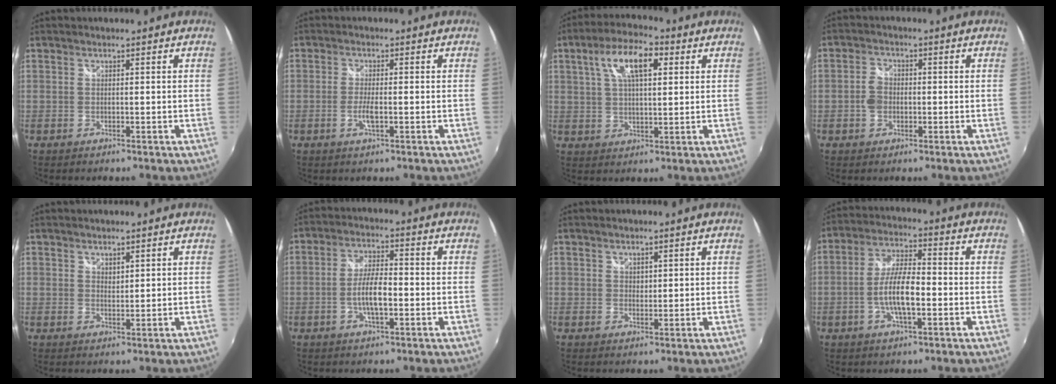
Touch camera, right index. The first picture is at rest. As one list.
[{"total": 3.3, "force": [-1.0, 0.7, 3.0], "torque": [-0.063, -0.005, -0.018]}, {"total": 10.4, "force": [3.9, 4.2, 8.7], "torque": [-0.161, 0.023, 0.065]}, {"total": 3.7, "force": [-0.8, 2.9, 2.2], "torque": [-0.046, 0.007, -0.015]}, {"total": 1.6, "force": [1.4, 0.7, 0.5], "torque": [-0.004, 0.001, 0.024]}, {"total": 6.7, "force": [-1.7, 1.9, 6.2], "torque": [-0.119, 0.003, -0.030]}, {"total": 1.4, "force": [0.9, 1.0, 0.4], "torque": [-0.001, 0.002, 0.015]}, {"total": 9.2, "force": [-2.3, 2.6, 8.5], "torque": [-0.168, 0.004, -0.042]}]